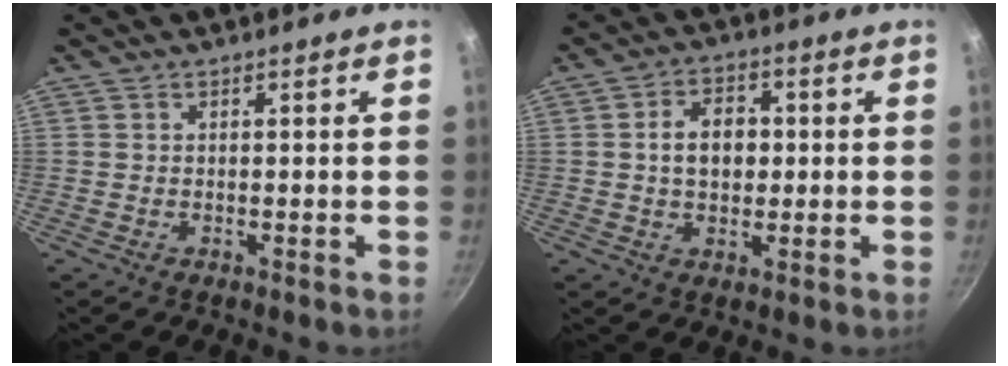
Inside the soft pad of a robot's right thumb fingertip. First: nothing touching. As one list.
[{"total": 7.4, "force": [0.4, 5.4, 5.0], "torque": [-0.054, 0.012, 0.002]}]